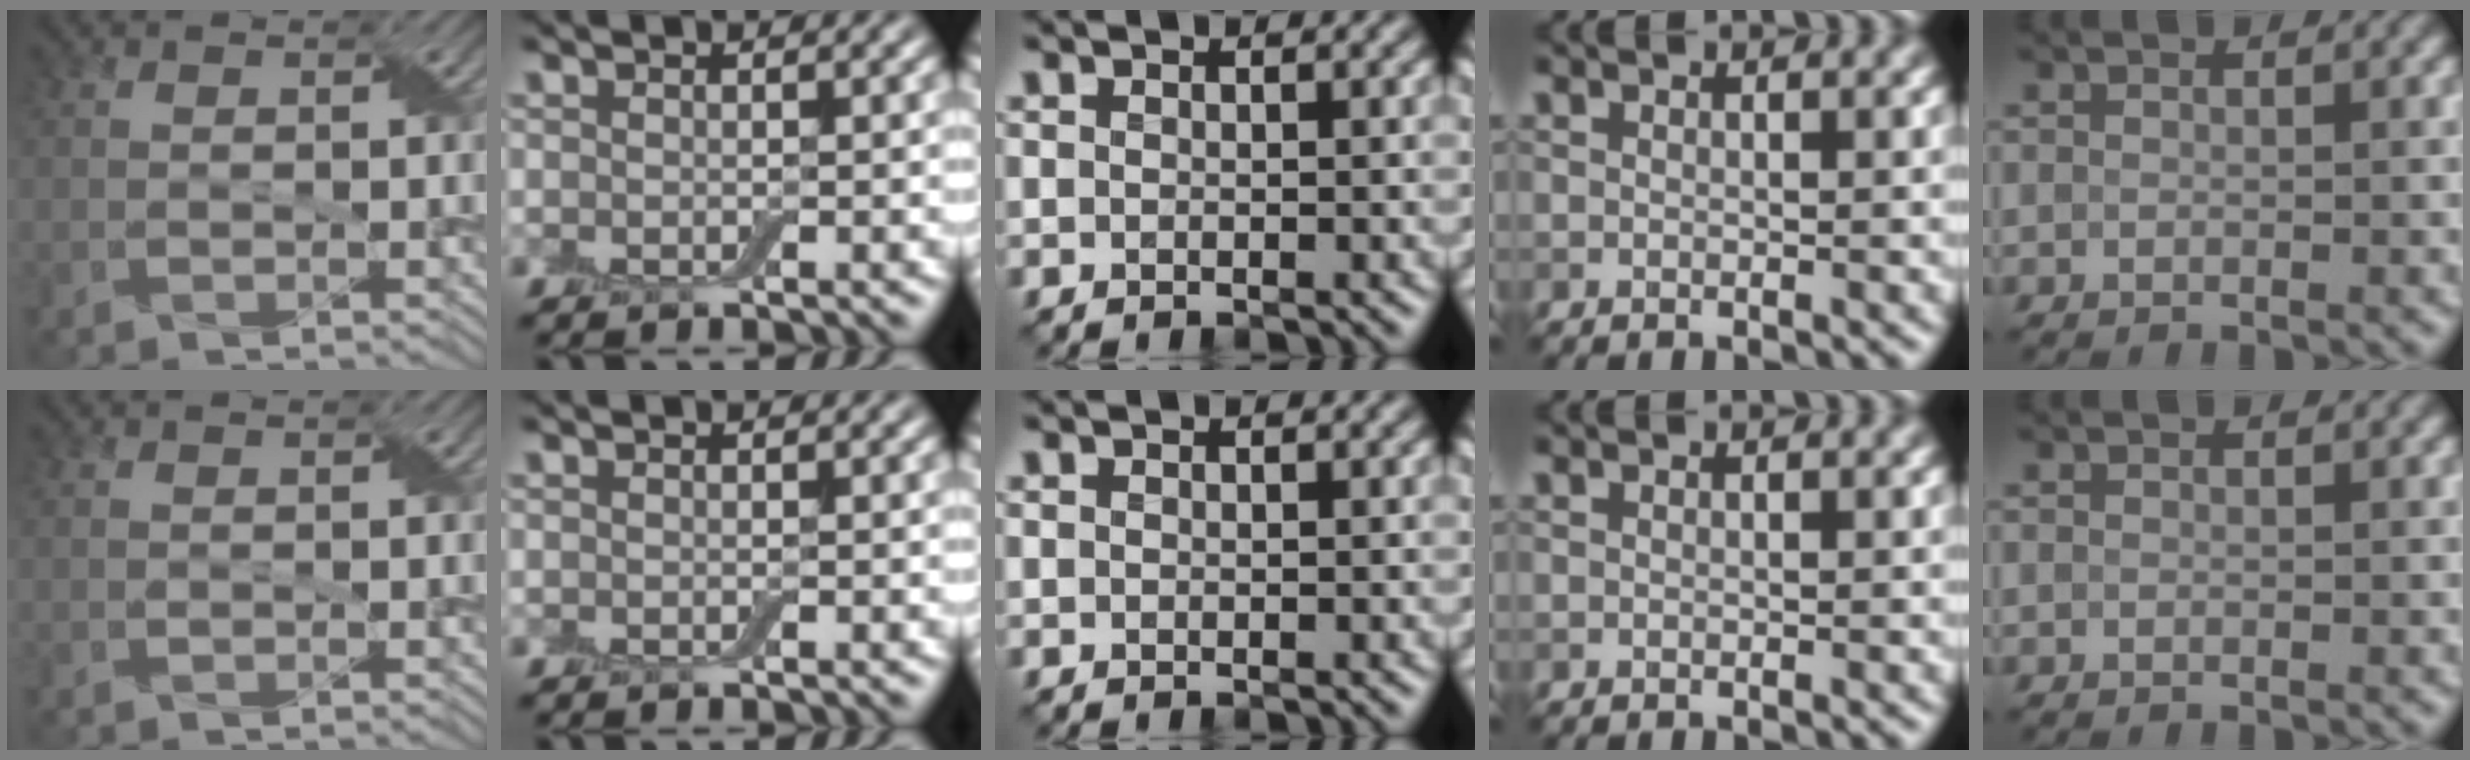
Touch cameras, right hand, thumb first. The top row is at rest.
{}